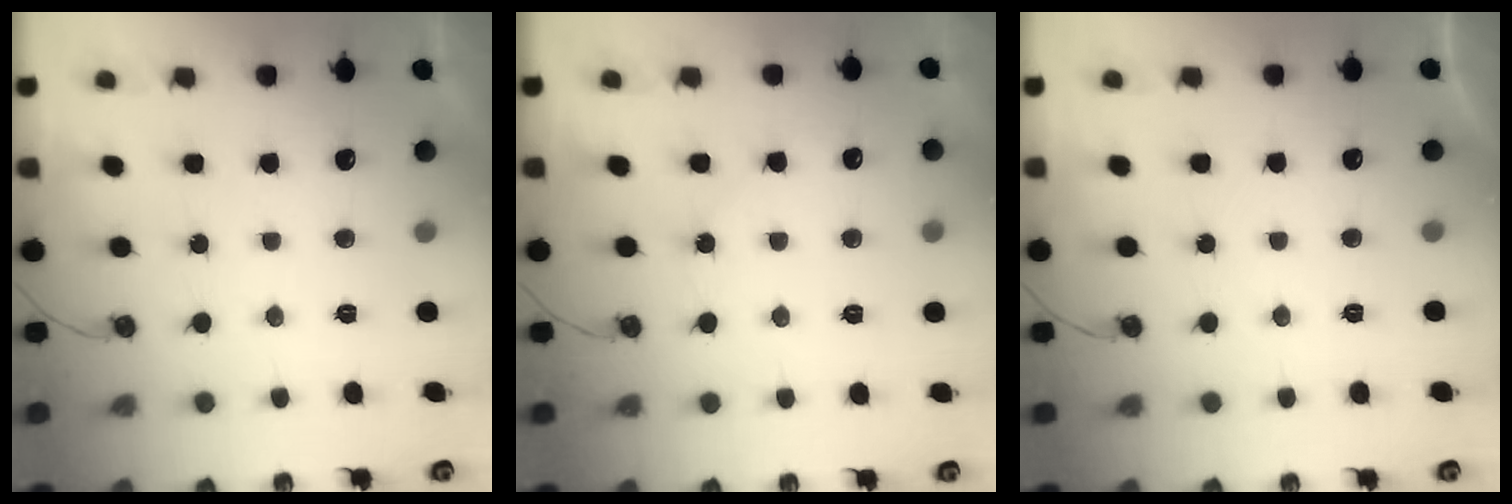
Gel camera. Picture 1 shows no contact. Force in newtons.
{"total": 3.7, "press": 3.7, "slide": 0.6}
{"total": 0.0}